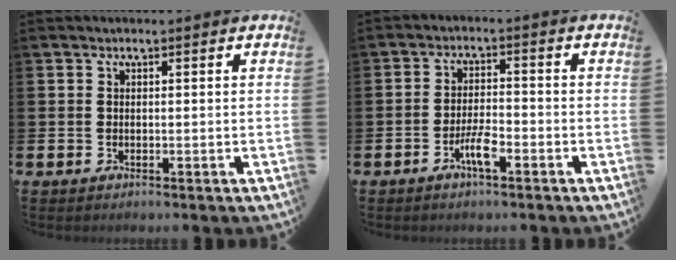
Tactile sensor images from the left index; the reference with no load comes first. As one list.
[{"total": 3.7, "force": [-1.9, 0.9, 3.1], "torque": [-0.059, 0.002, -0.036]}]